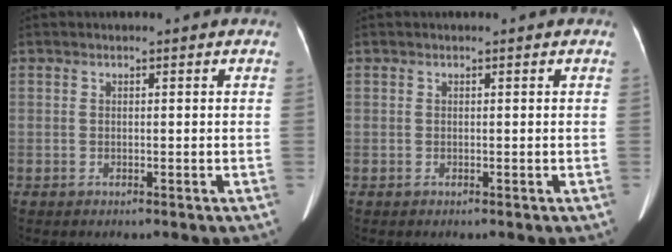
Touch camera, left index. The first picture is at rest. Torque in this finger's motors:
{"motor_torque": [0.03, 0.00, 0.00, 0.00]}